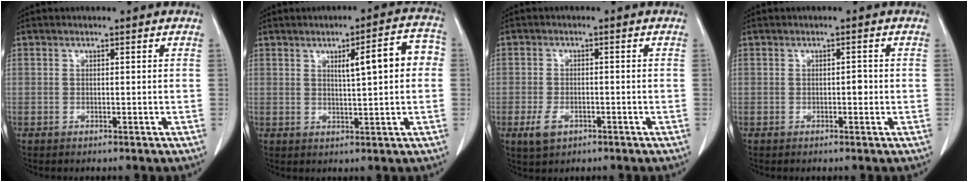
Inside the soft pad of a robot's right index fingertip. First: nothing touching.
{"total": 7.8, "force": [1.3, 1.2, 7.6], "torque": [-0.103, 0.022, 0.017]}
{"total": 3.4, "force": [-1.7, 2.1, 2.1], "torque": [-0.045, -0.002, -0.024]}
{"total": 1.2, "force": [-0.2, 0.6, 1.0], "torque": [-0.012, 0.003, -0.004]}